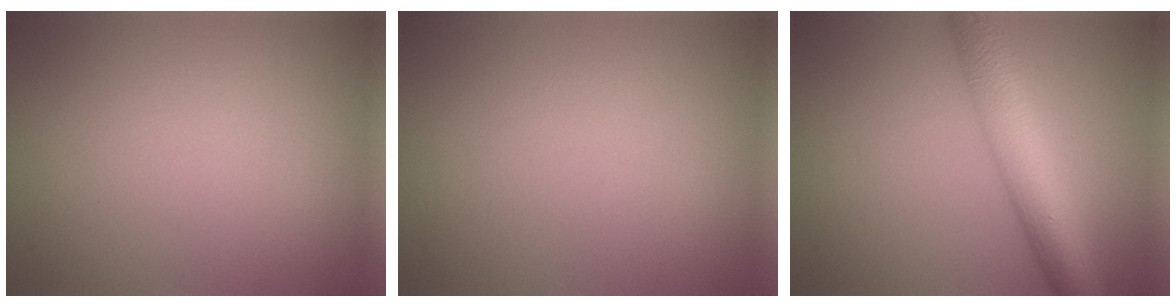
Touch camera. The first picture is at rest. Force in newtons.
{"total": 0.0}
{"total": 7.2, "press": 7.2, "slide": 0.3}